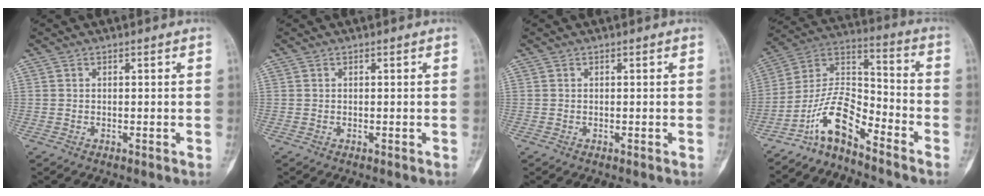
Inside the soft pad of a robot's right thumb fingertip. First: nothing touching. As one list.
[{"total": 0.0}, {"total": 0.0}, {"total": 11.0, "force": [-8.0, 3.7, 6.6], "torque": [-0.124, 0.093, -0.162]}]